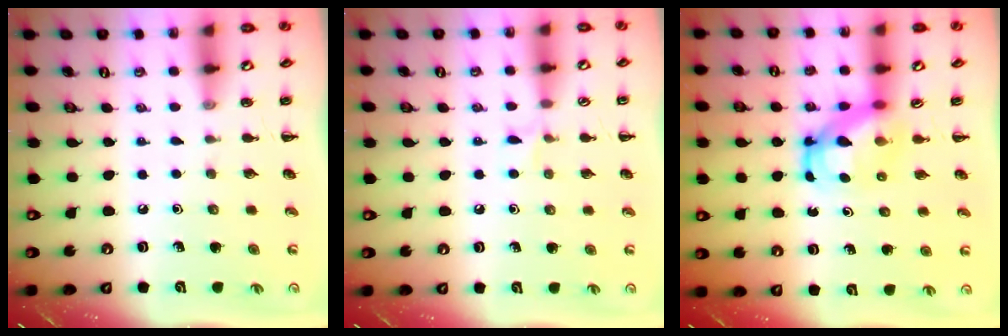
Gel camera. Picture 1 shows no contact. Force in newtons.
{"total": 4.0, "press": 3.7, "slide": 1.6}
{"total": 5.2, "press": 5.1, "slide": 0.8}